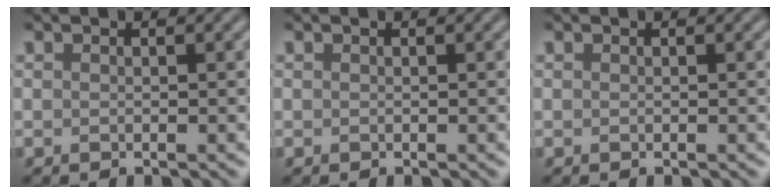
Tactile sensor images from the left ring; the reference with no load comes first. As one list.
[{"total": 0.0}, {"total": 0.0}]